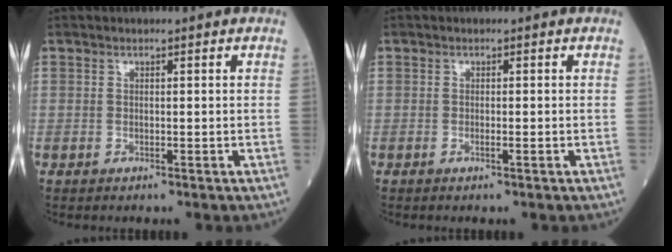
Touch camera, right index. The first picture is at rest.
{"total": 0.8, "force": [-0.3, 0.0, 0.8], "torque": [-0.017, -0.001, -0.004]}